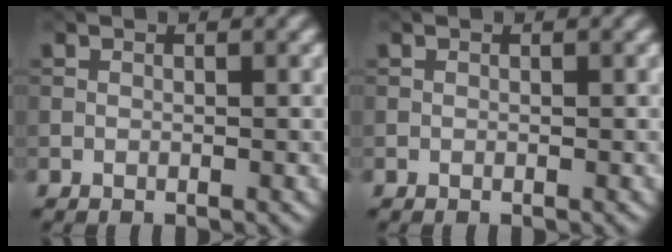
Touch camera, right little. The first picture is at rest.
{"total": 0.0}